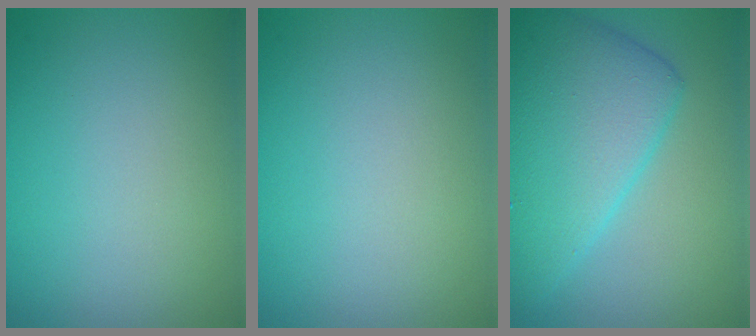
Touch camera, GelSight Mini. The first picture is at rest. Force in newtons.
{"total": 0.0}
{"total": 7.8, "press": 7.8, "slide": 0.0}